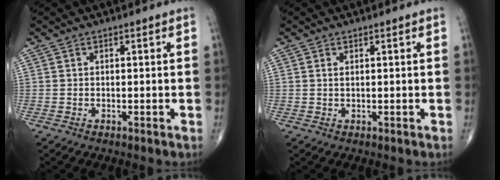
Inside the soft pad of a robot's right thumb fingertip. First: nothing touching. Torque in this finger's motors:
{"motor_torque": [-0.26, 0.16, -0.22, 0.04, 0.00]}